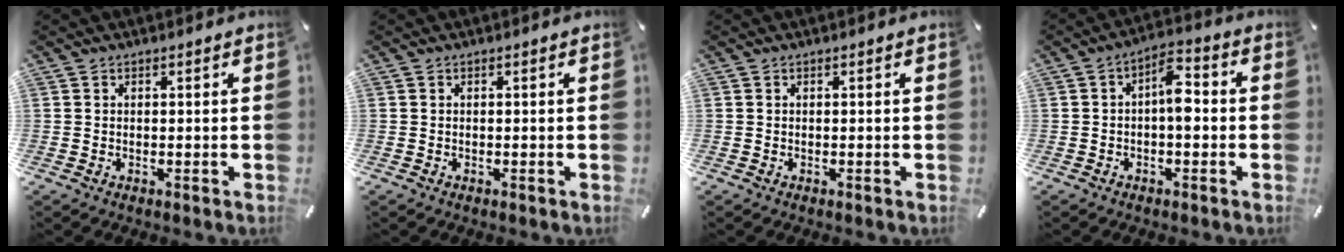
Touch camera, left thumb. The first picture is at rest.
{"total": 0.0}
{"total": 0.0}
{"total": 6.8, "force": [-0.9, 3.4, 5.9], "torque": [-0.088, 0.014, -0.019]}